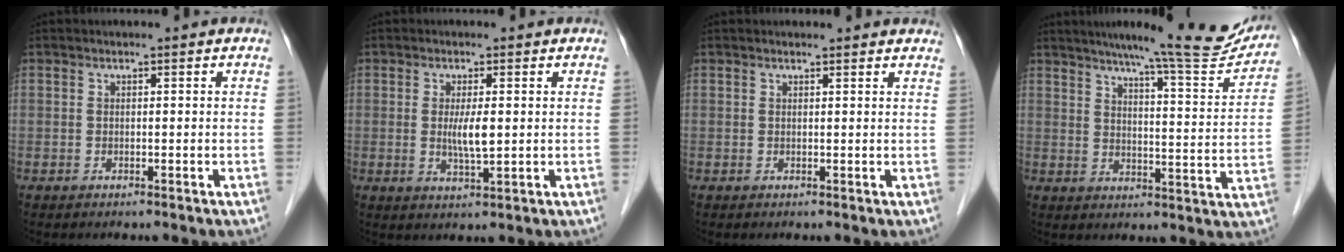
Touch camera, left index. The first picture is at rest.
{"total": 3.9, "force": [0.4, 0.8, 3.8], "torque": [-0.069, -0.007, 0.009]}
{"total": 5.1, "force": [4.8, 1.2, 1.1], "torque": [0.000, 0.009, 0.045]}
{"total": 17.9, "force": [16.1, 1.0, 7.8], "torque": [-0.100, -0.043, 0.203]}